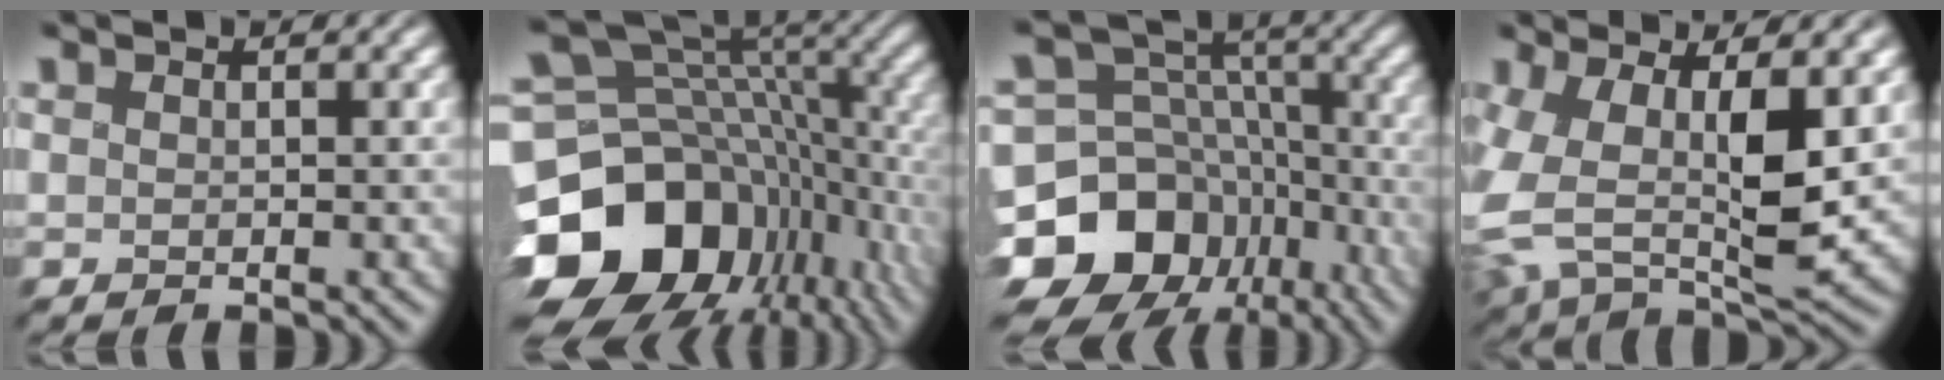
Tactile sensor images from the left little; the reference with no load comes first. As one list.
[{"total": 16.6, "force": [-6.9, 11.7, 9.5], "torque": [-0.208, -0.007, -0.121]}, {"total": 14.6, "force": [-9.6, 10.0, 4.5], "torque": [-0.102, 0.001, -0.157]}, {"total": 11.9, "force": [0.0, 6.3, 10.2], "torque": [-0.237, -0.018, 0.002]}]